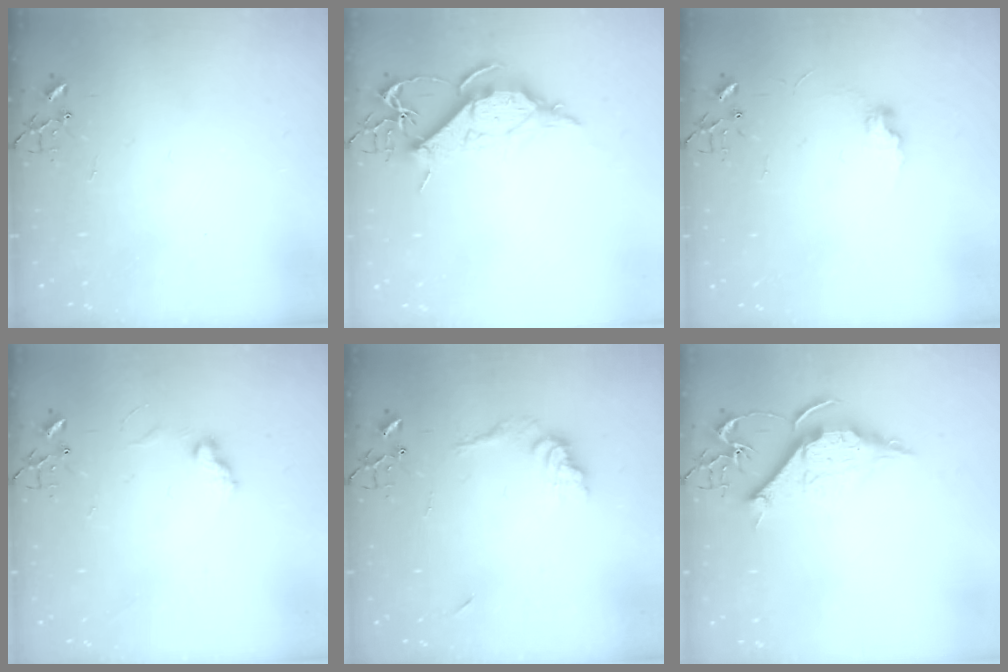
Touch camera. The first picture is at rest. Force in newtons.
{"total": 10.4, "press": 10.3, "slide": 1.1}
{"total": 7.9, "press": 7.9, "slide": 0.7}
{"total": 6.1, "press": 6.1, "slide": 0.3}
{"total": 9.3, "press": 9.3, "slide": 0.4}
{"total": 10.8, "press": 10.7, "slide": 1.3}